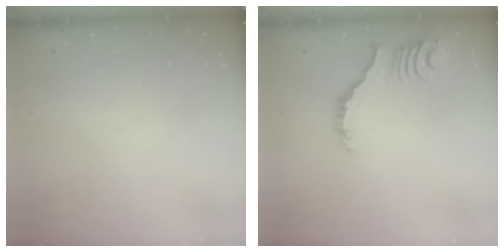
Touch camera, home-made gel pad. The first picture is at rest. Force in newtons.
{"total": 4.0, "press": 3.9, "slide": 0.6}